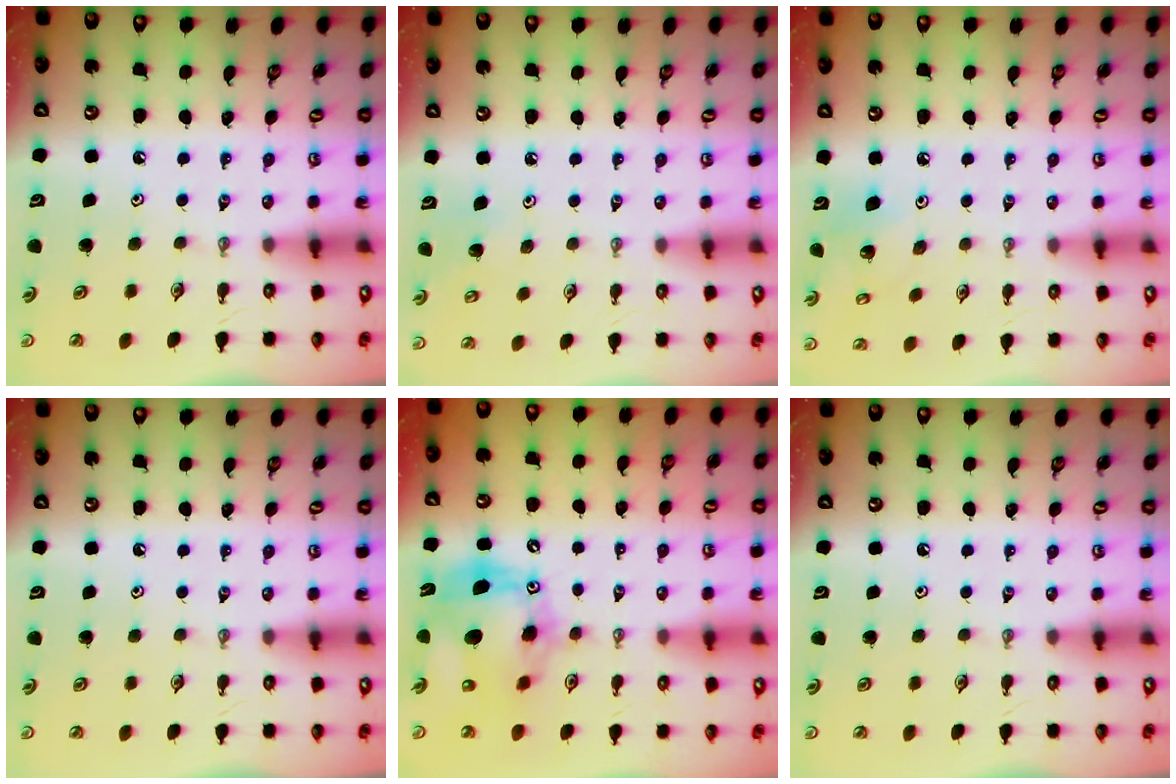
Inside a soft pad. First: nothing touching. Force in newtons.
{"total": 4.9, "press": 4.9, "slide": 0.3}
{"total": 7.5, "press": 7.3, "slide": 1.9}
{"total": 0.0}
{"total": 15.0, "press": 14.7, "slide": 2.6}
{"total": 0.0}